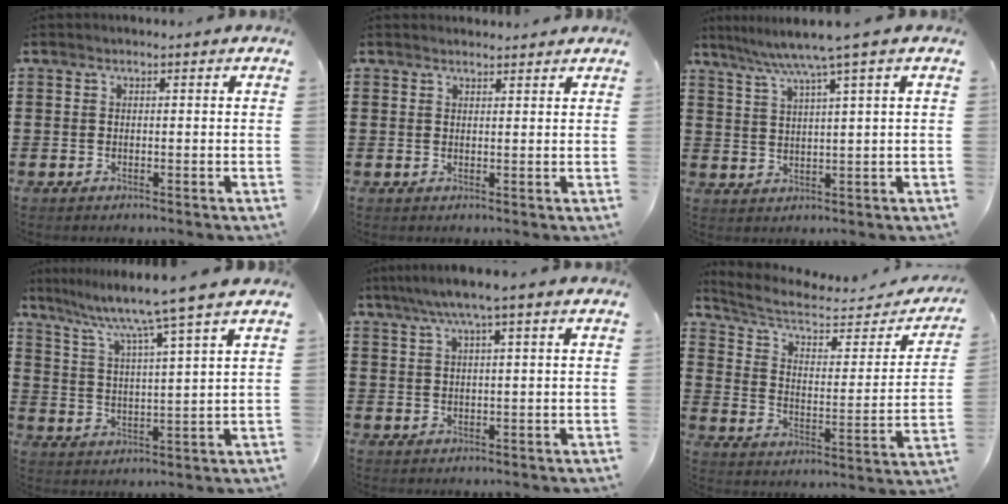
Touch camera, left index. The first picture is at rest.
{"total": 1.3, "force": [1.3, 0.2, 0.1], "torque": [-0.004, 0.001, 0.025]}
{"total": 5.5, "force": [3.5, -0.9, 4.1], "torque": [-0.089, -0.014, 0.055]}
{"total": 7.7, "force": [6.3, -1.6, 4.1], "torque": [-0.105, -0.044, 0.097]}
{"total": 4.3, "force": [2.5, -0.2, 3.4], "torque": [-0.073, 0.001, 0.040]}
{"total": 5.8, "force": [4.6, 1.8, 3.0], "torque": [-0.084, -0.030, 0.074]}